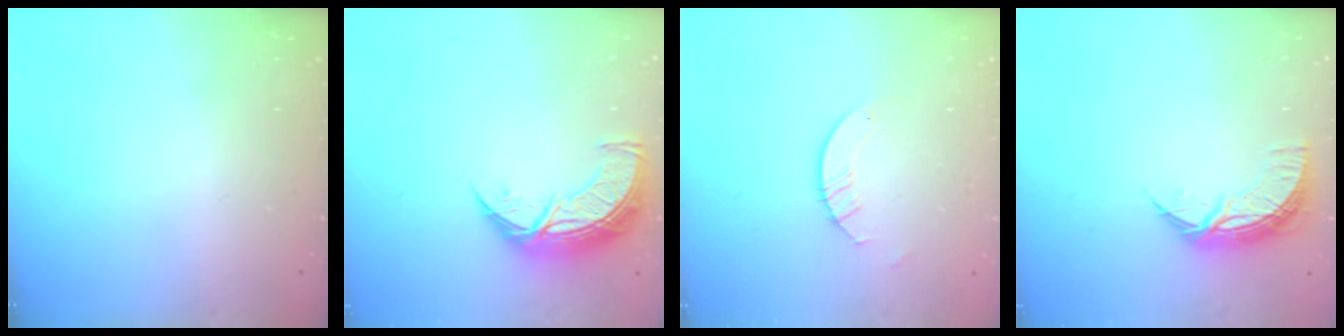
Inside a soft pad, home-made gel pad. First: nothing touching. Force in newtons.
{"total": 10.9, "press": 10.9, "slide": 0.9}
{"total": 2.9, "press": 2.9, "slide": 0.3}
{"total": 9.7, "press": 9.7, "slide": 0.4}